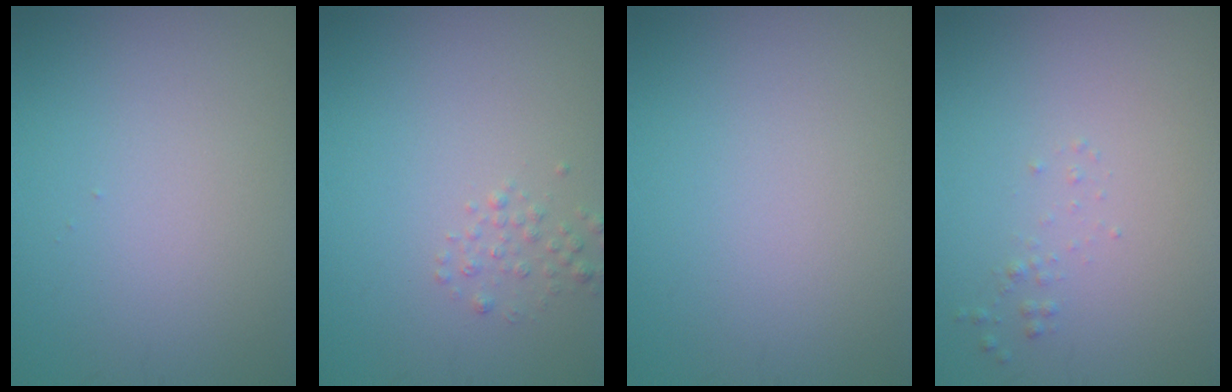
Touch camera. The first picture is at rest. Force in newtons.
{"total": 1.2, "press": 1.2, "slide": 0.1}
{"total": 0.0}
{"total": 0.6, "press": 0.6, "slide": 0.0}